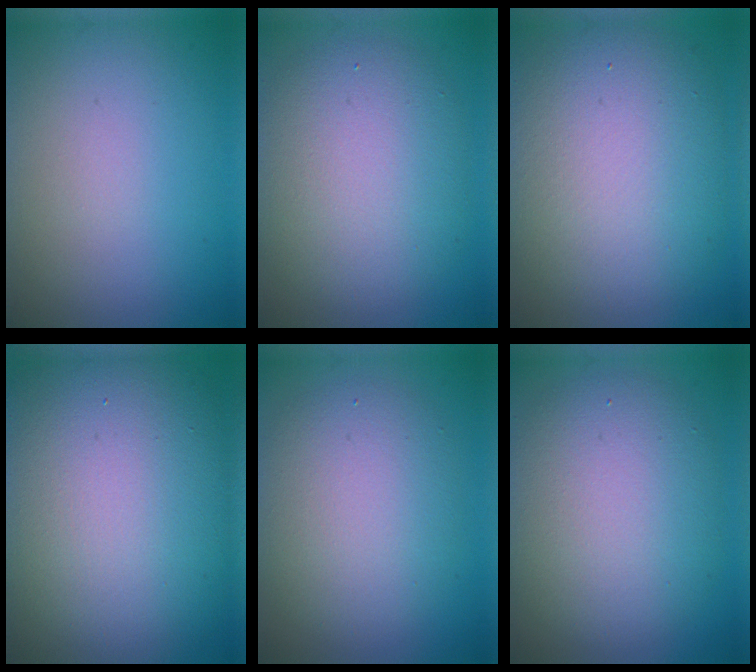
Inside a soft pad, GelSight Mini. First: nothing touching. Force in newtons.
{"total": 7.4, "press": 7.4, "slide": 0.6}
{"total": 10.9, "press": 10.8, "slide": 1.1}
{"total": 16.2, "press": 16.1, "slide": 1.2}
{"total": 5.6, "press": 5.6, "slide": 0.2}
{"total": 7.9, "press": 7.9, "slide": 0.8}